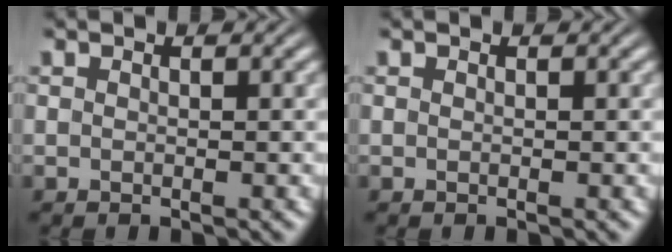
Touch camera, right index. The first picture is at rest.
{"total": 0.0}